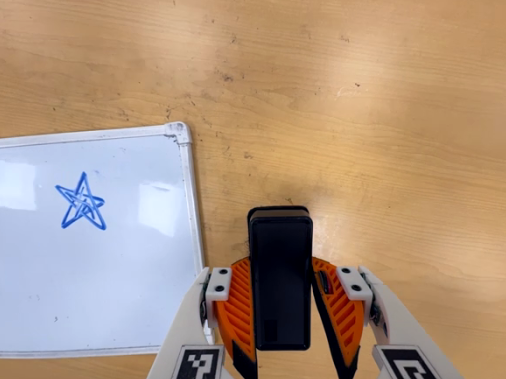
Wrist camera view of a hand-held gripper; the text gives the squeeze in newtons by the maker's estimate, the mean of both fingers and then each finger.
{"total": 4.4, "left": 3.5, "right": 5.3}